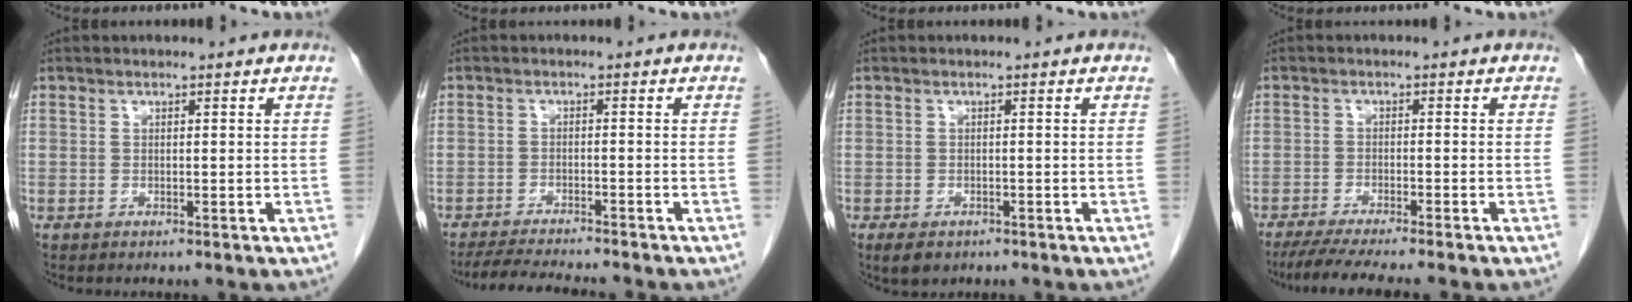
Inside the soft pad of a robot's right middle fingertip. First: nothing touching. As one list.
[{"total": 8.8, "force": [-8.0, 0.6, 3.6], "torque": [-0.053, -0.014, -0.122]}, {"total": 3.2, "force": [-2.1, 1.8, 1.6], "torque": [-0.024, -0.003, -0.027]}, {"total": 8.5, "force": [-7.2, -0.6, 4.5], "torque": [-0.054, -0.022, -0.113]}]